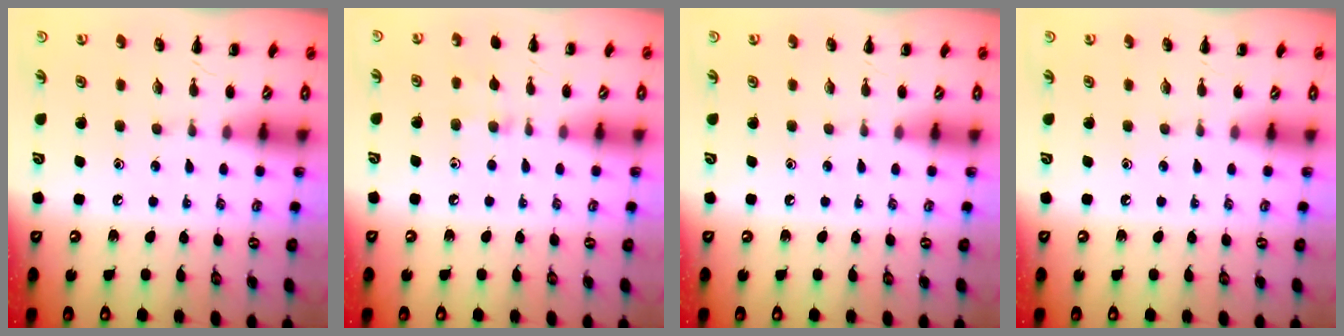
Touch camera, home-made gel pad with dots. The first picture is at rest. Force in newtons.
{"total": 6.5, "press": 6.2, "slide": 1.8}
{"total": 0.0}
{"total": 0.0}